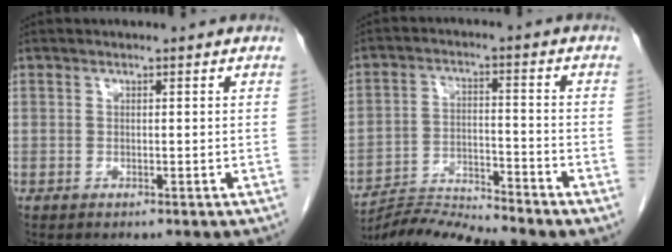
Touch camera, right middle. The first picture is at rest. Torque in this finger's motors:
{"motor_torque": [1.04, -1.10, 0.27, 0.11]}